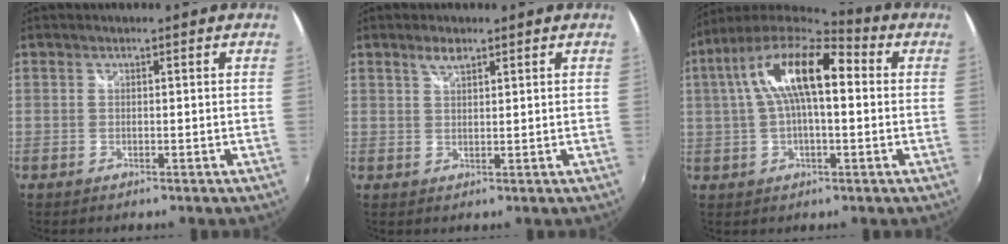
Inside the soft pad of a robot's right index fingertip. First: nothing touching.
{"total": 2.4, "force": [1.7, 0.9, 1.5], "torque": [-0.026, 0.005, 0.029]}
{"total": 17.2, "force": [3.3, 6.6, 15.5], "torque": [-0.280, 0.027, 0.043]}